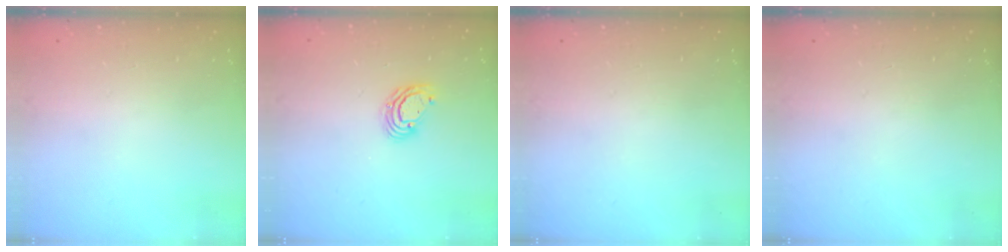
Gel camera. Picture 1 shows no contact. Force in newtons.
{"total": 6.3, "press": 6.3, "slide": 0.6}
{"total": 0.0}
{"total": 0.0}